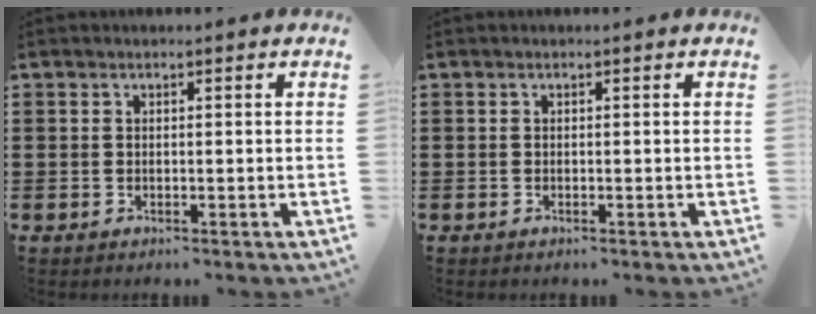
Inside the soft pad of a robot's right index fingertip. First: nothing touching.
{"total": 0.0}